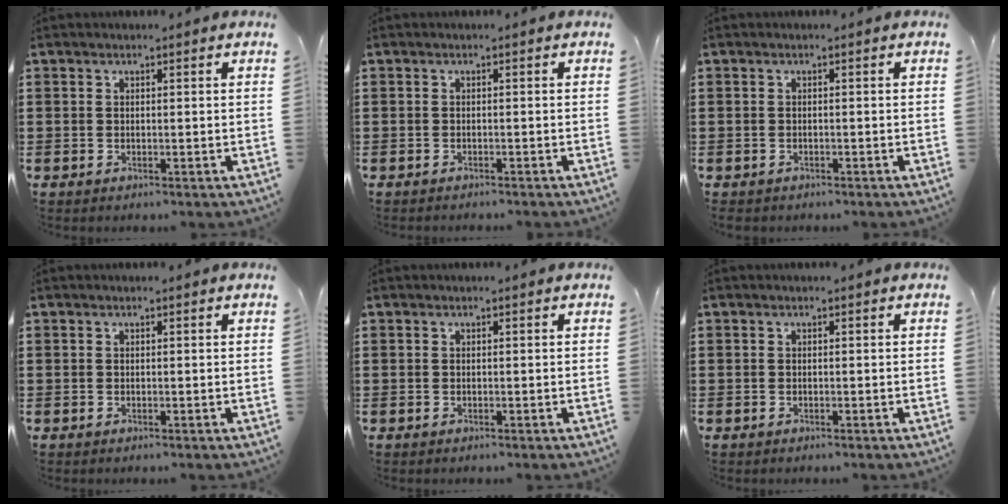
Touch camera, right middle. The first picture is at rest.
{"total": 0.5, "force": [-0.5, -0.1, 0.0], "torque": [-0.002, -0.002, -0.010]}
{"total": 0.5, "force": [-0.5, 0.2, -0.1], "torque": [-0.002, -0.001, -0.011]}
{"total": 0.0}
{"total": 0.0}
{"total": 0.0}